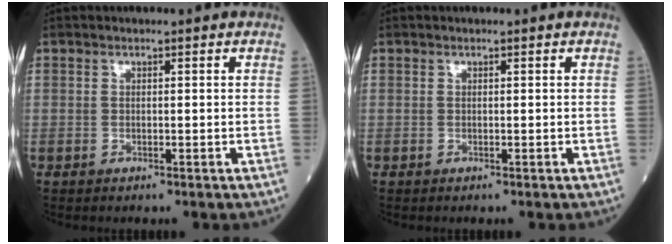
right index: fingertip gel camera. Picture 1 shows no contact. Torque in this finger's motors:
{"motor_torque": [0.03, 0.01, -0.02, -0.01]}